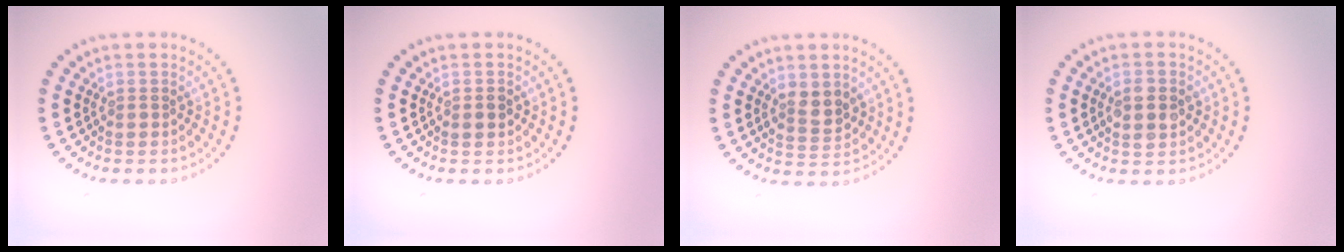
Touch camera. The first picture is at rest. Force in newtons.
{"total": 1.2, "press": 1.2, "slide": 0.1}
{"total": 2.5, "press": 2.4, "slide": 0.6}
{"total": 2.8, "press": 2.8, "slide": 0.1}